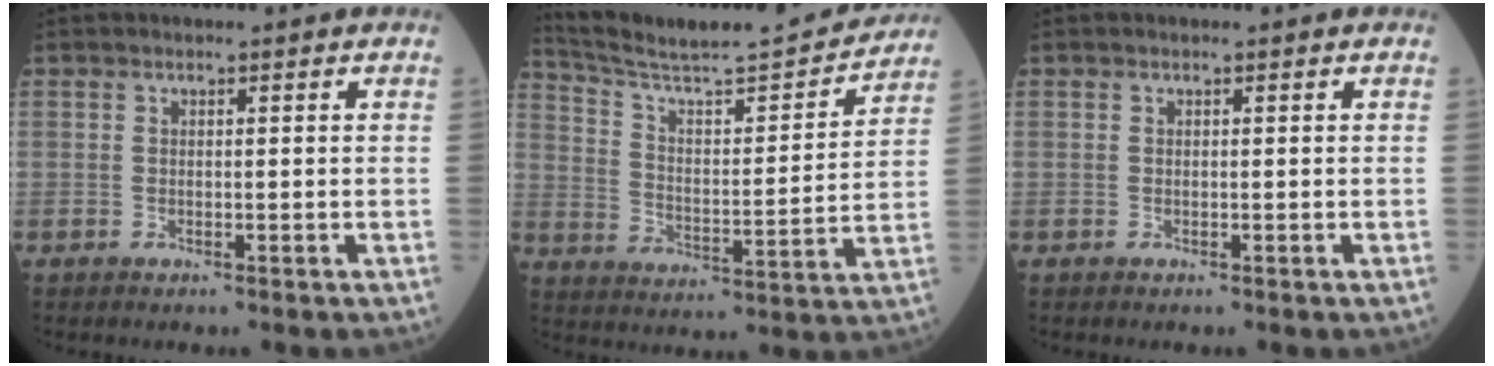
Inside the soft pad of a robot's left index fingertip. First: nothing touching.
{"total": 22.0, "force": [20.3, 1.3, 8.3], "torque": [-0.138, -0.022, 0.299]}
{"total": 0.0}